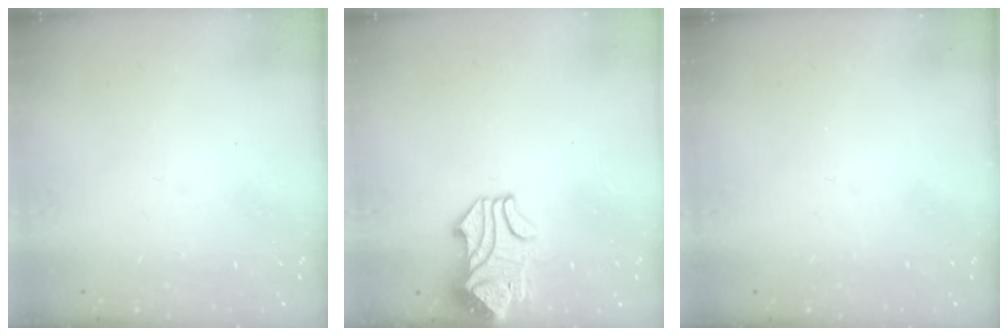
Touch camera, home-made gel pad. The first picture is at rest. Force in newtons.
{"total": 5.2, "press": 5.1, "slide": 1.0}
{"total": 0.0}